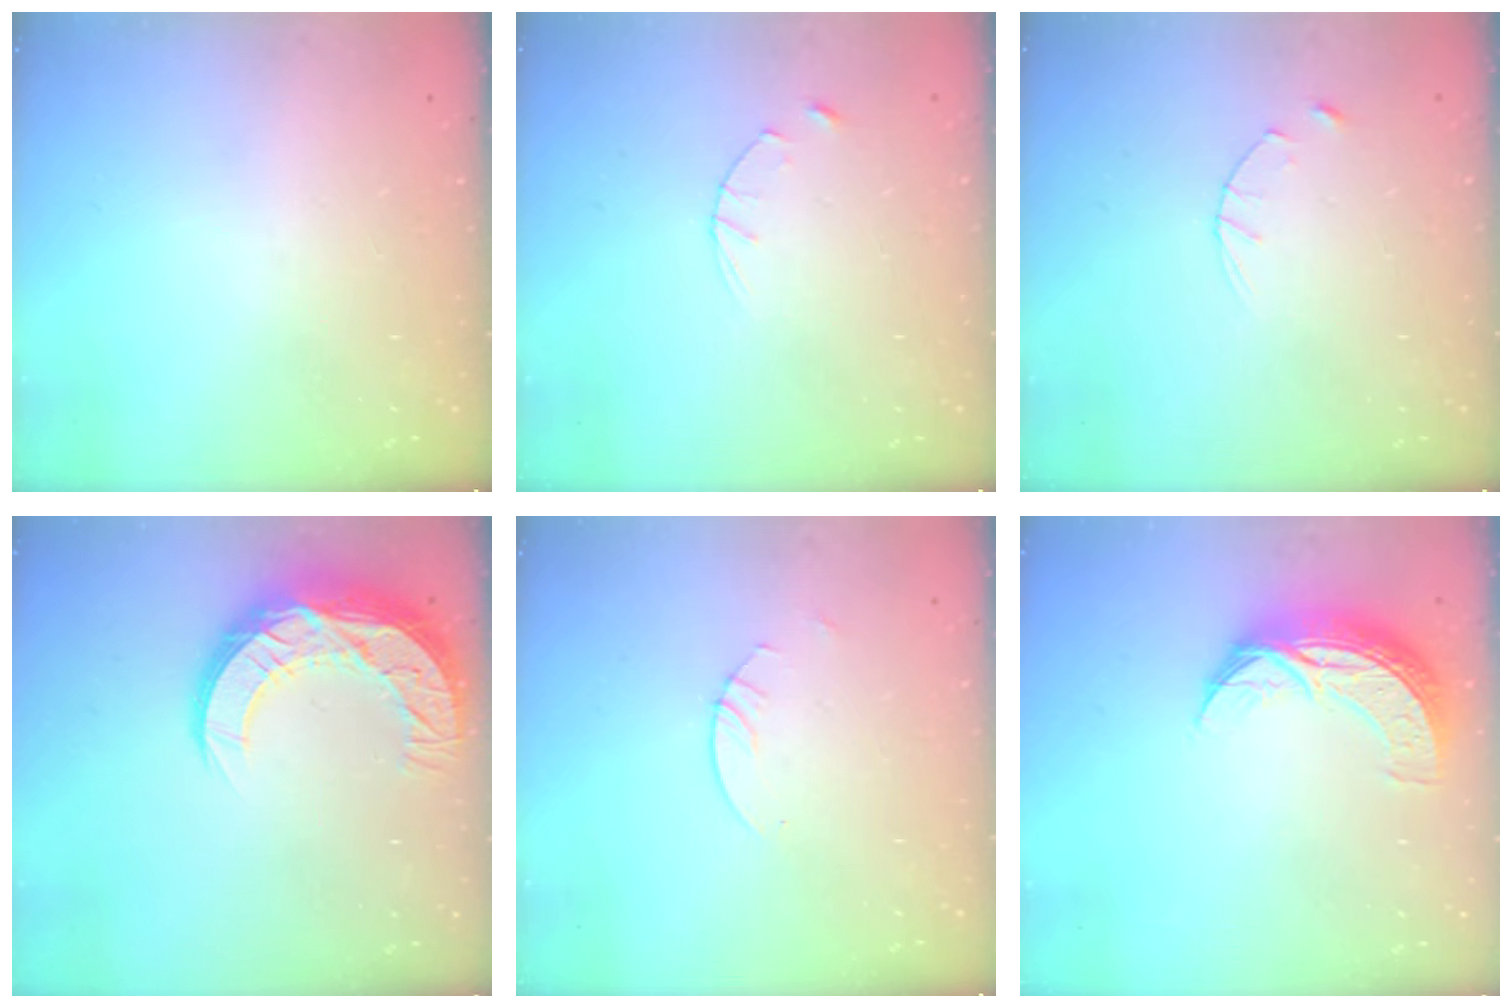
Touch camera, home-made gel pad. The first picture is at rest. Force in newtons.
{"total": 2.8, "press": 2.8, "slide": 0.4}
{"total": 2.8, "press": 2.8, "slide": 0.4}
{"total": 16.0, "press": 16.0, "slide": 1.3}
{"total": 2.7, "press": 2.7, "slide": 0.2}
{"total": 10.1, "press": 10.1, "slide": 0.8}